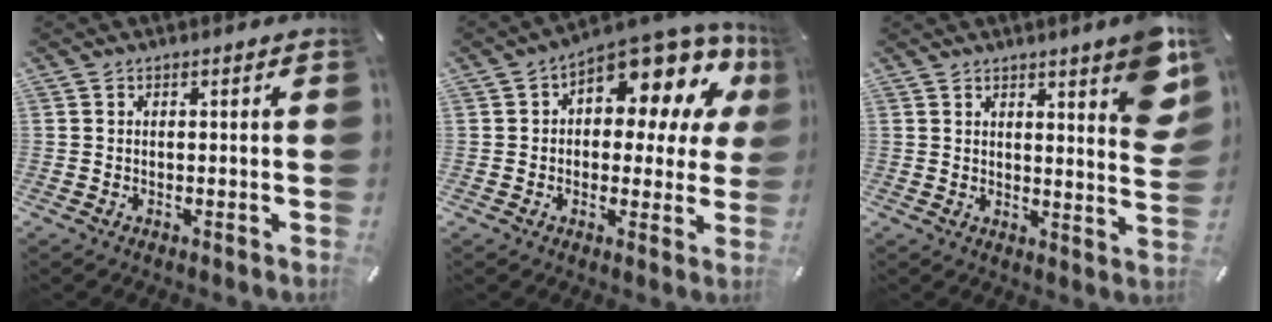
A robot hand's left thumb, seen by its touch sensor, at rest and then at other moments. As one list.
[{"total": 12.7, "force": [7.7, 6.1, 8.1], "torque": [-0.110, -0.074, 0.129]}, {"total": 9.9, "force": [5.9, 2.3, 7.6], "torque": [-0.096, -0.048, 0.099]}]